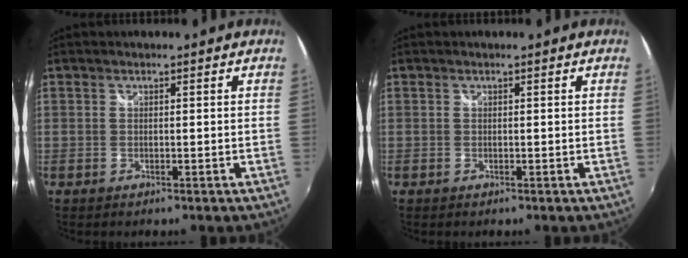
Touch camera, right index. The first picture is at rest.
{"total": 0.0}